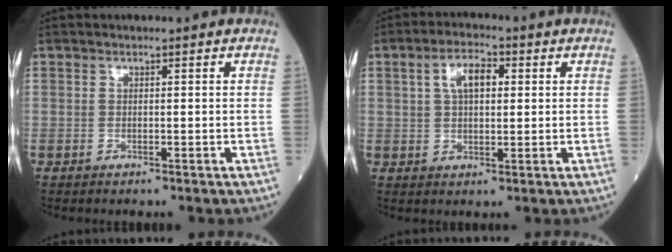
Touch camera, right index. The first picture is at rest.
{"total": 5.7, "force": [1.7, 2.6, 4.8], "torque": [-0.091, 0.015, 0.030]}